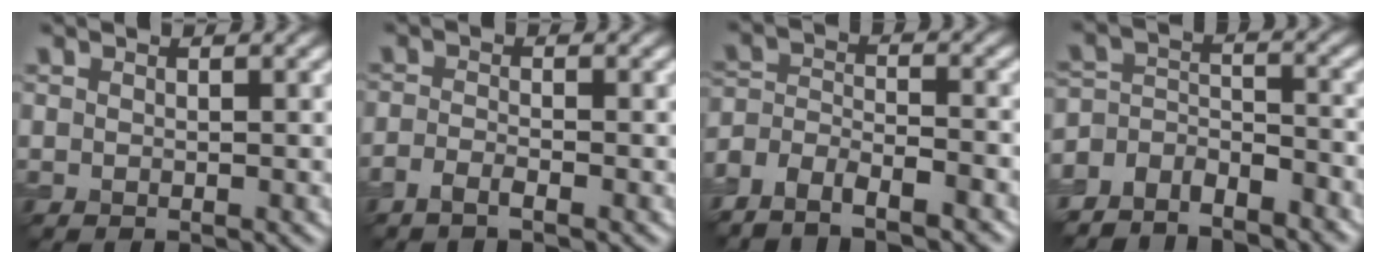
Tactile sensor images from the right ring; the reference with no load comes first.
{"total": 1.0, "force": [-0.8, 0.0, 0.6], "torque": [-0.015, -0.002, -0.021]}
{"total": 4.6, "force": [-4.1, 1.5, 1.5], "torque": [-0.023, -0.008, -0.079]}
{"total": 4.8, "force": [-4.3, 1.7, 1.0], "torque": [-0.015, -0.006, -0.081]}